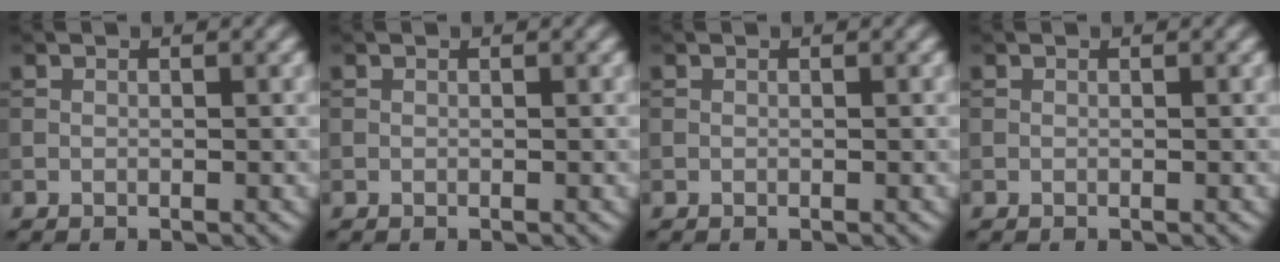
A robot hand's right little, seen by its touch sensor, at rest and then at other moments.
{"total": 0.0}
{"total": 0.0}
{"total": 0.0}